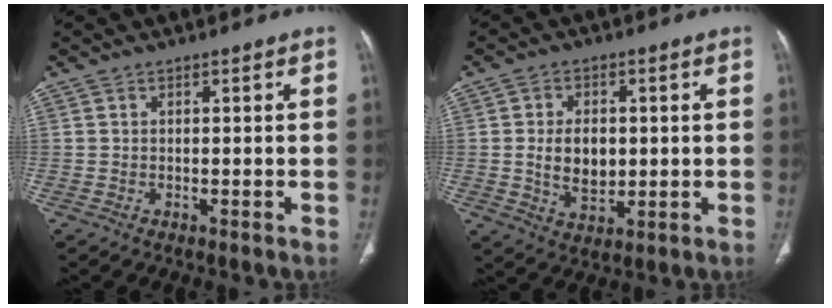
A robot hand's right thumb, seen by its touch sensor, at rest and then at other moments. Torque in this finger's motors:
{"motor_torque": [-0.24, 0.42, 0.58, 0.36, 0.06]}